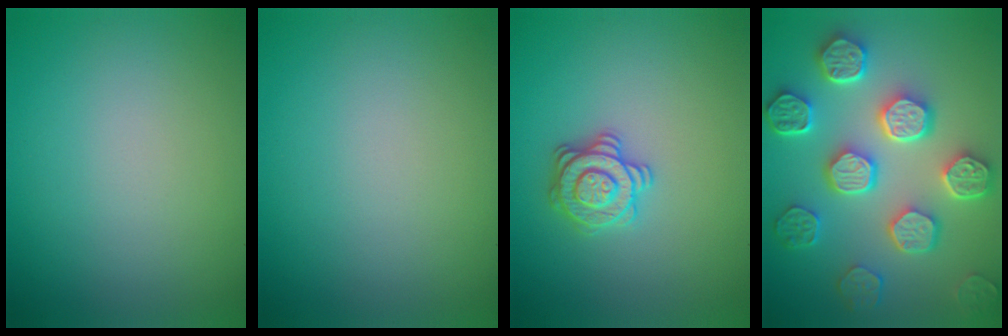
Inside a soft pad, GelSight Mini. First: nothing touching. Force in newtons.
{"total": 0.0}
{"total": 2.9, "press": 2.8, "slide": 0.4}
{"total": 8.2, "press": 6.4, "slide": 5.1}